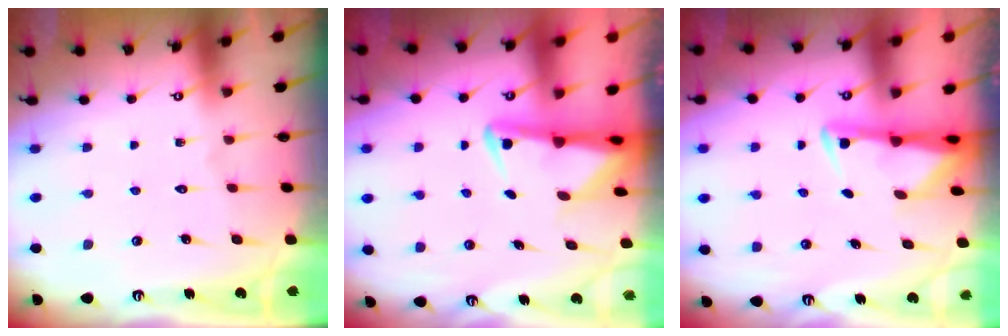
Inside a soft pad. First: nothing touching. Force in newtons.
{"total": 3.7, "press": 3.6, "slide": 0.7}
{"total": 2.8, "press": 2.8, "slide": 0.6}